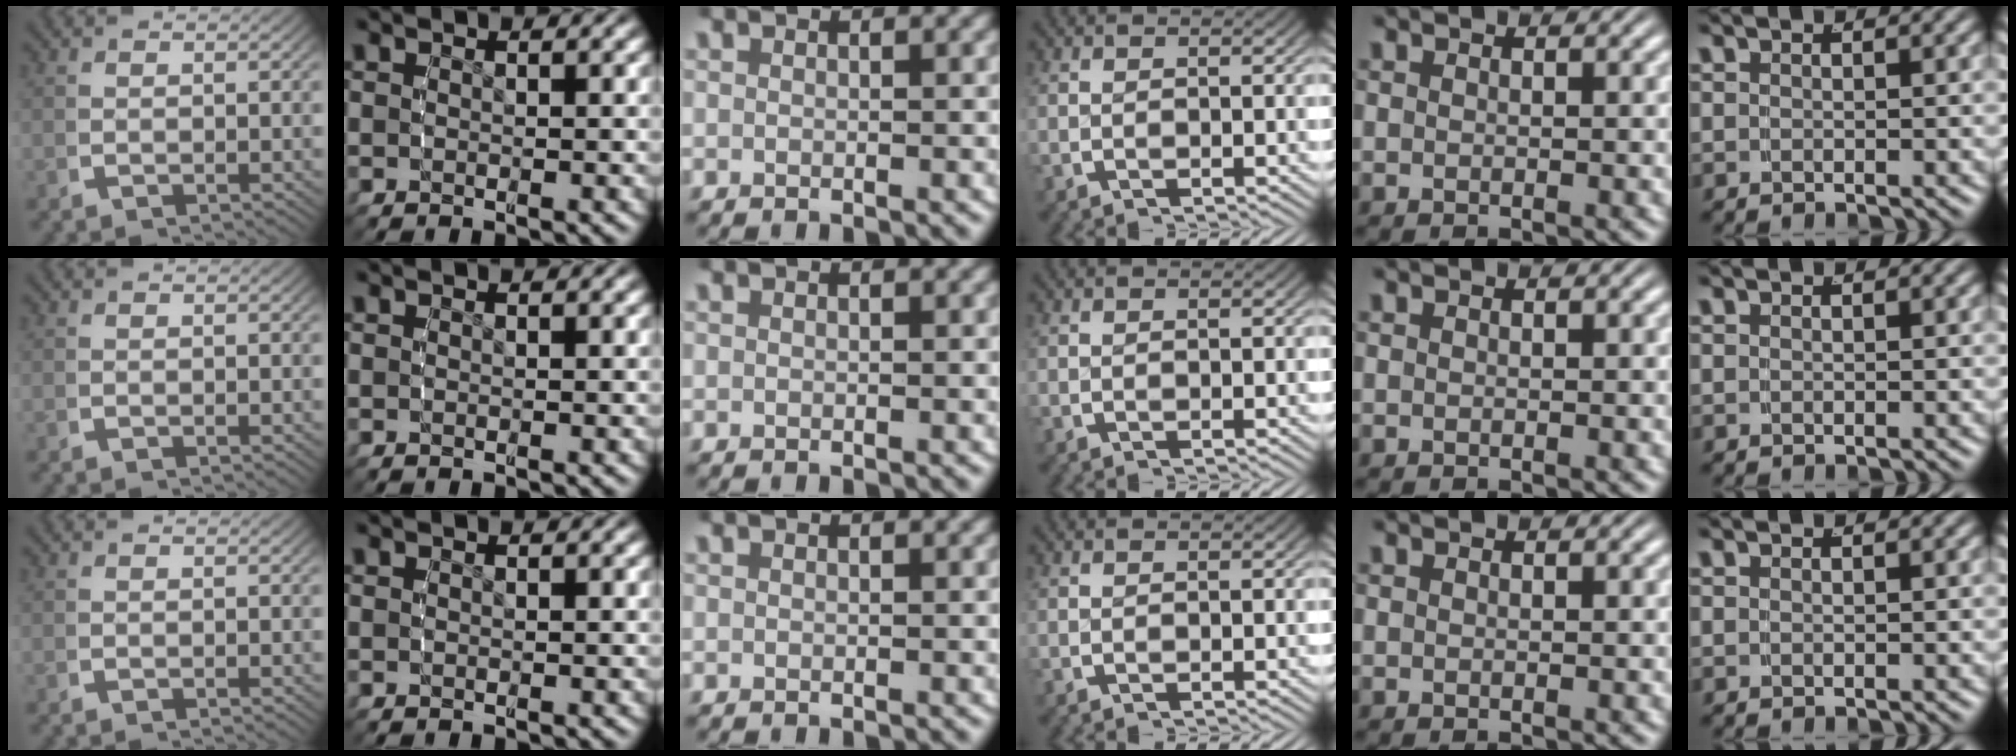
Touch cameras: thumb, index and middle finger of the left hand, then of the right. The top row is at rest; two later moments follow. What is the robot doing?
{"motion": "reach", "object": "shirt"}